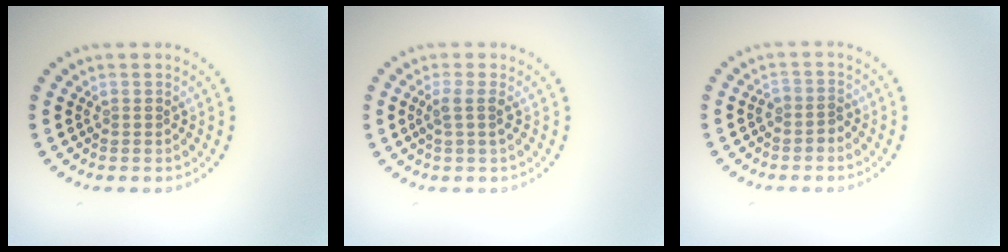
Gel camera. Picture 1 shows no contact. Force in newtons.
{"total": 1.4, "press": 1.2, "slide": 0.8}
{"total": 1.3, "press": 1.0, "slide": 0.9}